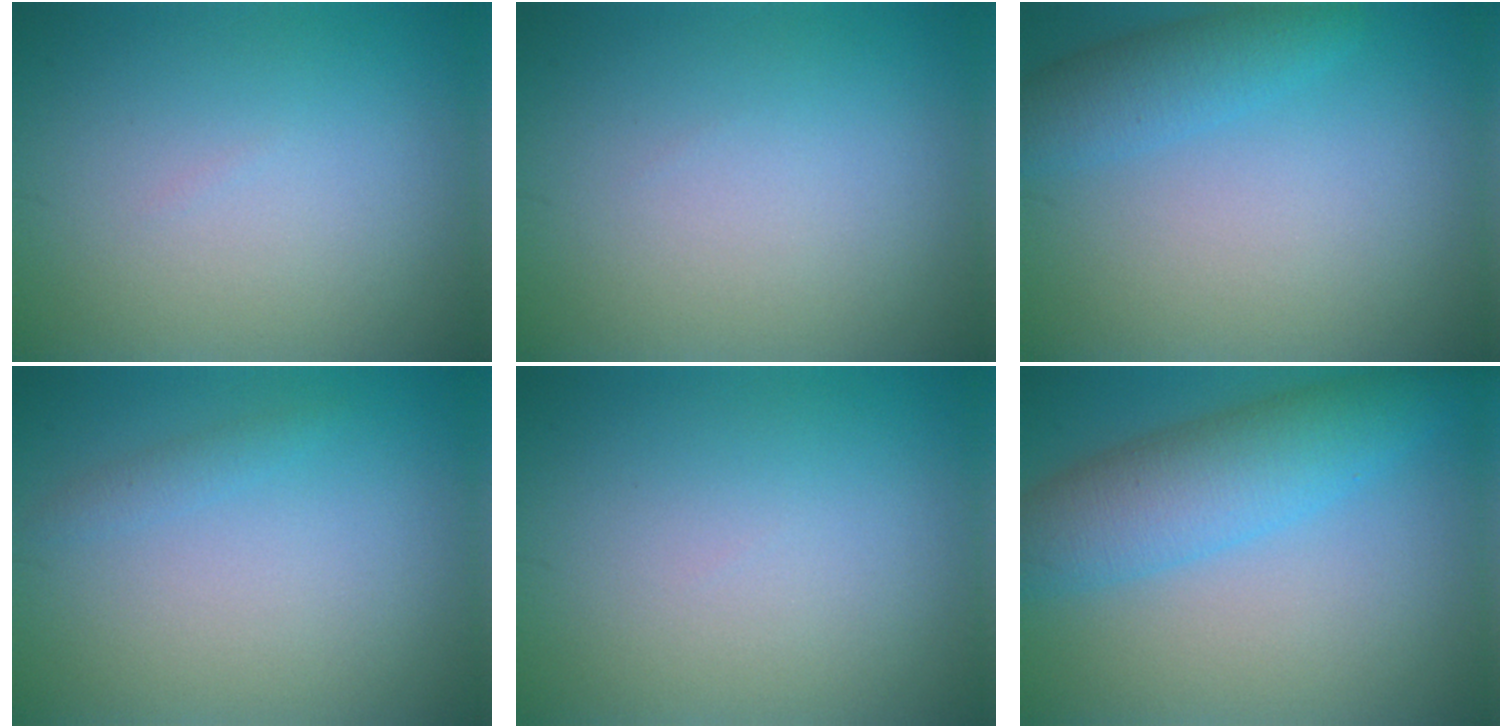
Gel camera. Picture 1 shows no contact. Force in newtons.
{"total": 0.0}
{"total": 3.5, "press": 3.5, "slide": 0.1}
{"total": 1.0, "press": 1.0, "slide": 0.1}
{"total": 0.0}
{"total": 6.5, "press": 6.5, "slide": 0.1}